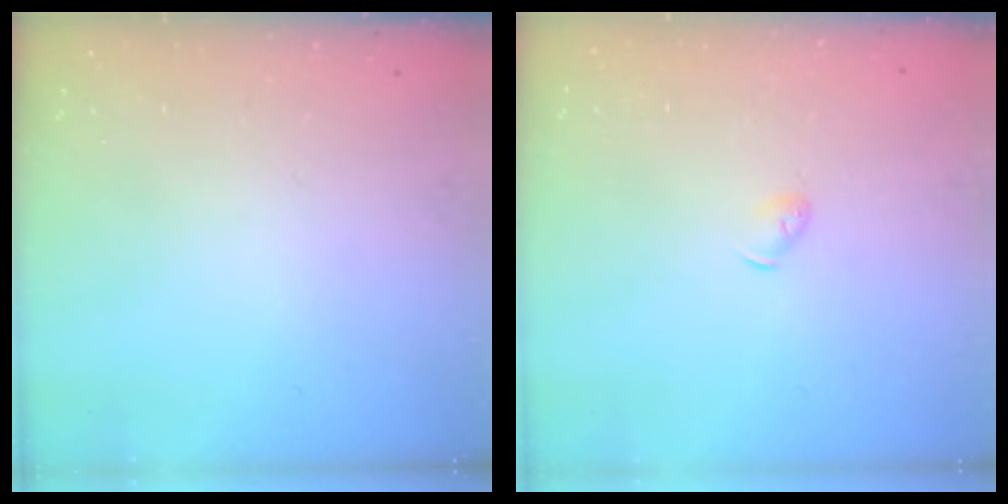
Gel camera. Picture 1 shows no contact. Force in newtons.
{"total": 3.2, "press": 3.2, "slide": 0.6}